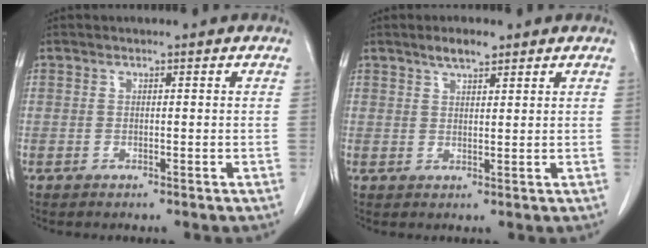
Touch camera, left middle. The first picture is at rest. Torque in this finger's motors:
{"motor_torque": [0.35, -0.24, -0.06, -0.01]}